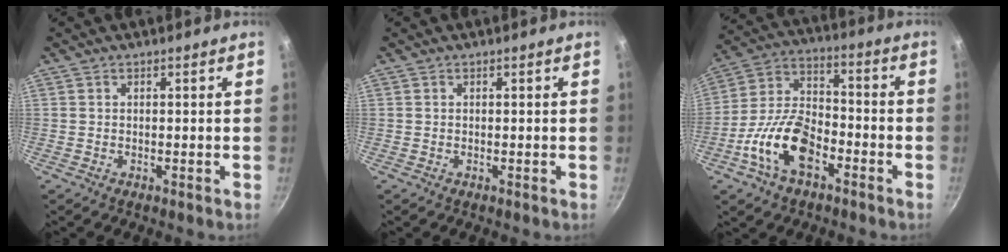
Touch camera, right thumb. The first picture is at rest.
{"total": 0.0}
{"total": 14.5, "force": [-6.4, 7.9, 10.4], "torque": [-0.182, 0.046, -0.131]}